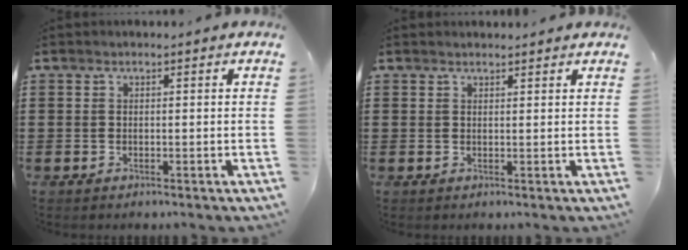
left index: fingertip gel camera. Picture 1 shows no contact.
{"total": 1.0, "force": [1.0, 0.1, 0.2], "torque": [-0.005, 0.001, 0.020]}